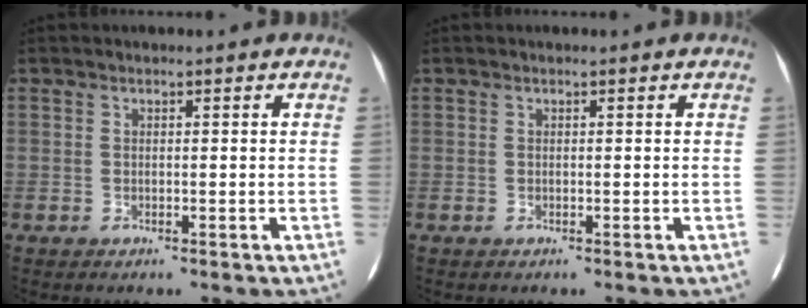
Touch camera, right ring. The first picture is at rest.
{"total": 0.0}